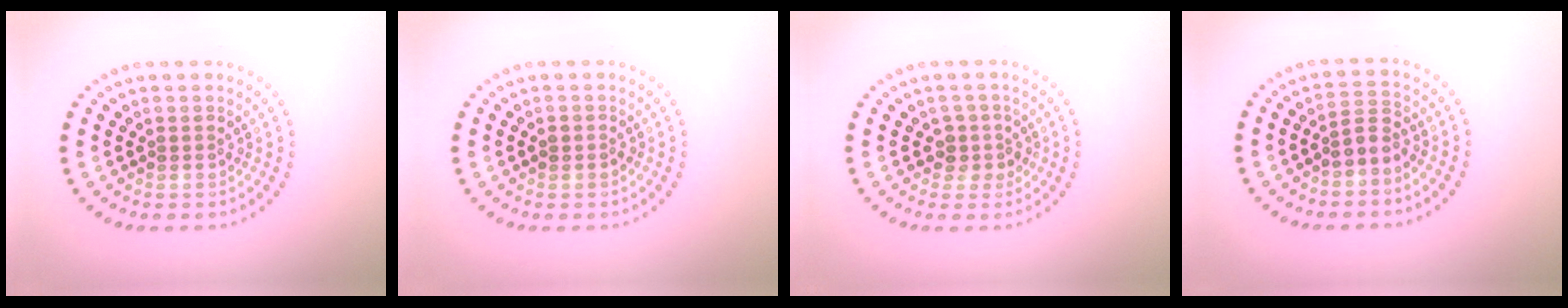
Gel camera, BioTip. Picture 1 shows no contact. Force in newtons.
{"total": 0.7, "press": 0.6, "slide": 0.2}
{"total": 1.8, "press": 1.5, "slide": 1.0}
{"total": 1.9, "press": 1.6, "slide": 1.1}